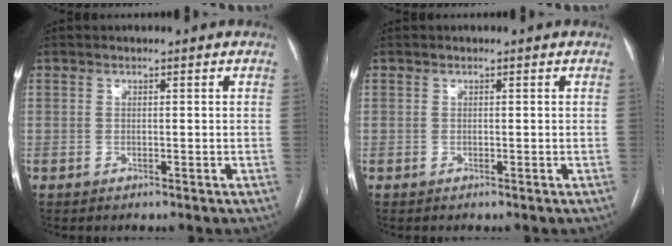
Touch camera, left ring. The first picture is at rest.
{"total": 0.0}